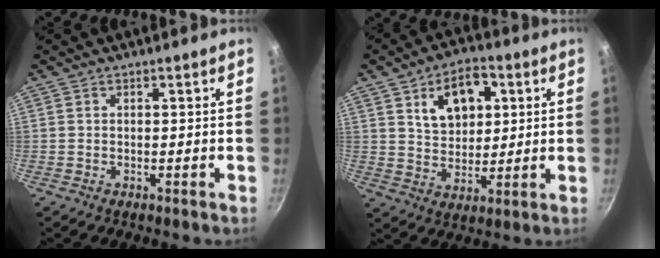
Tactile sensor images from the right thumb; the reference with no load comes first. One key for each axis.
{"total": 11.6, "fx": 4.1, "fy": 7.6, "fz": 7.8, "tx": -0.090, "ty": -0.008, "tz": 0.070}